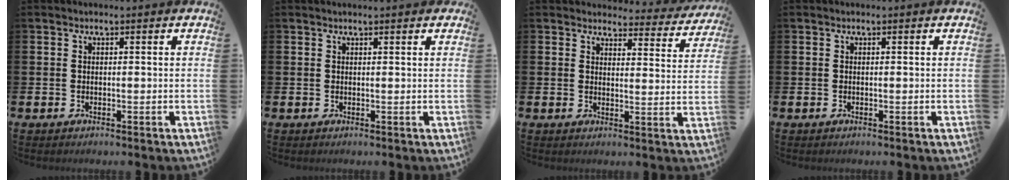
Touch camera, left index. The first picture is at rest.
{"total": 0.7, "force": [0.6, 0.0, 0.4], "torque": [0.002, -0.002, 0.009]}
{"total": 3.3, "force": [3.1, 1.1, 0.3], "torque": [-0.007, -0.026, 0.050]}
{"total": 0.0}